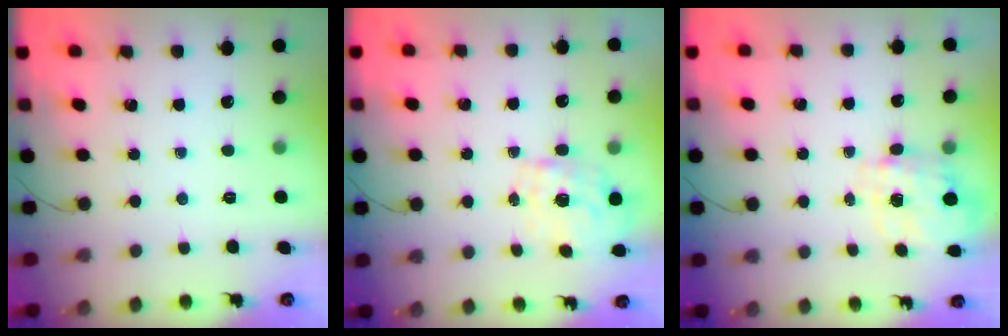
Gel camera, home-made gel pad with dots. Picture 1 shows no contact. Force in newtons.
{"total": 1.5, "press": 1.3, "slide": 0.8}
{"total": 3.6, "press": 3.5, "slide": 1.0}